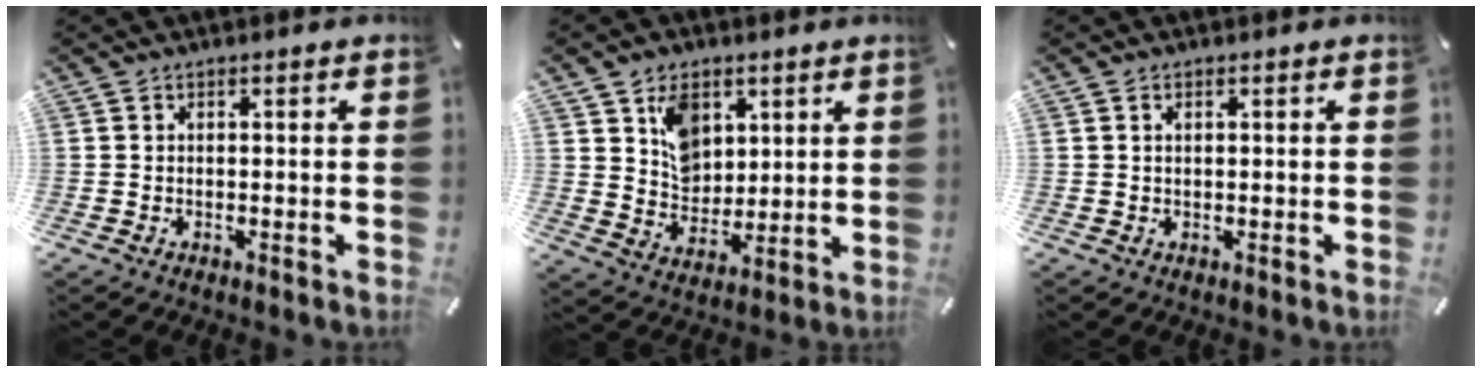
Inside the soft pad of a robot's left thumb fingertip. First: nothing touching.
{"total": 9.0, "force": [4.4, 7.3, 2.9], "torque": [-0.053, -0.010, 0.084]}
{"total": 0.9, "force": [0.4, 0.5, 0.7], "torque": [-0.014, 0.004, 0.006]}